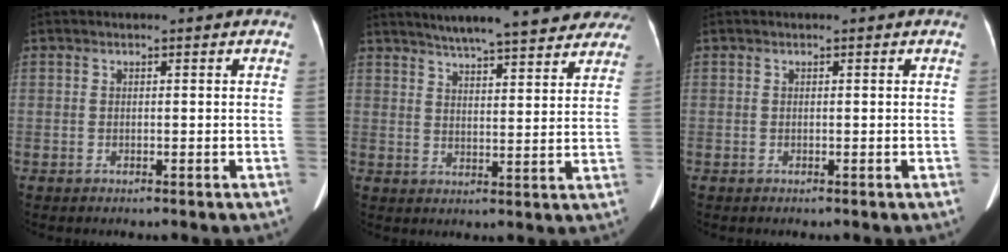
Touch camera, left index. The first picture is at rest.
{"total": 19.0, "force": [16.3, 3.4, 9.3], "torque": [-0.130, 0.020, 0.209]}
{"total": 0.0}